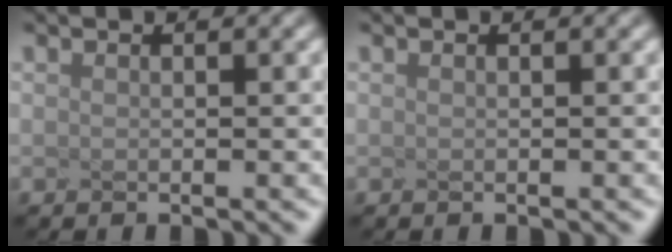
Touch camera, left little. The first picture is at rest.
{"total": 0.0}